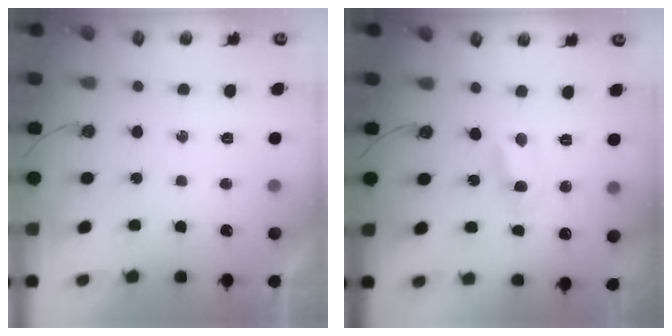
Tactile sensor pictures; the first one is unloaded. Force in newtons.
{"total": 1.4, "press": 1.4, "slide": 0.2}